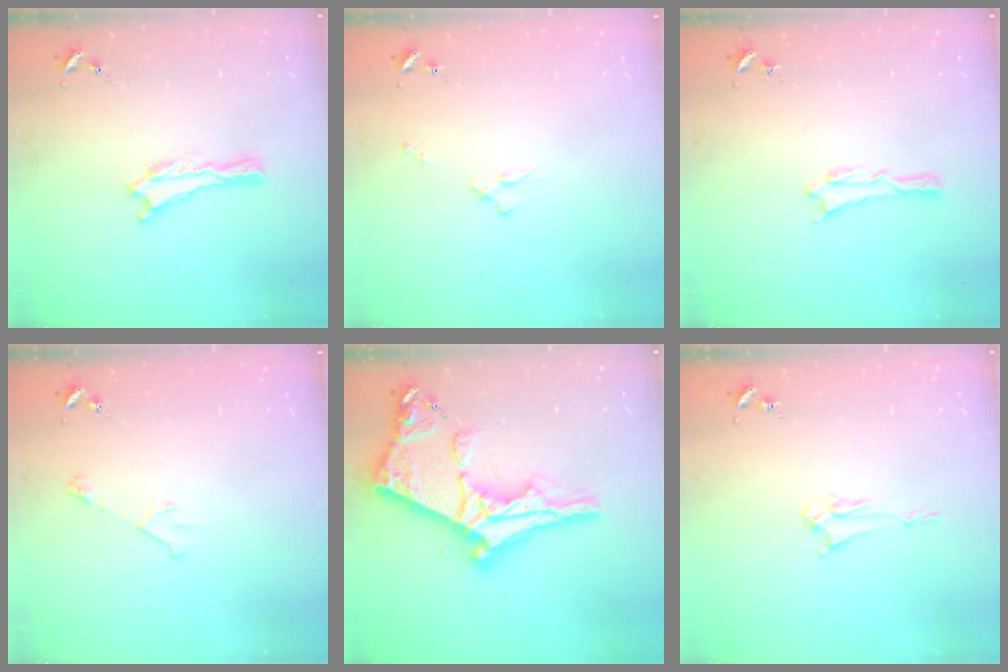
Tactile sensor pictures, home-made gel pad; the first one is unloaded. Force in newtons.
{"total": 1.7, "press": 1.6, "slide": 0.2}
{"total": 0.6, "press": 0.6, "slide": 0.1}
{"total": 2.9, "press": 2.9, "slide": 0.3}
{"total": 11.4, "press": 11.3, "slide": 1.2}
{"total": 2.4, "press": 2.4, "slide": 0.3}